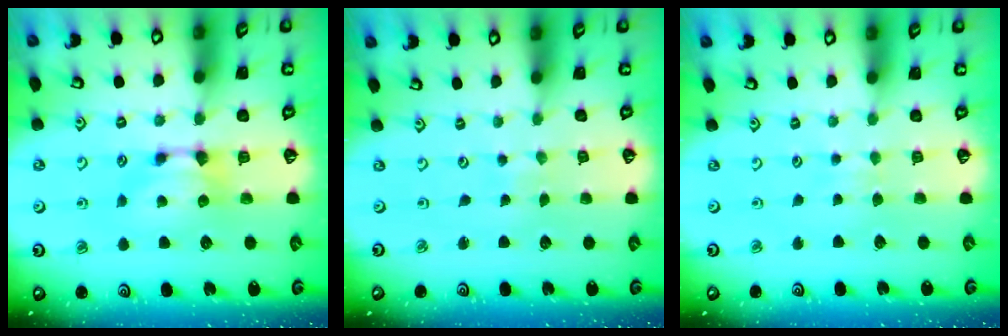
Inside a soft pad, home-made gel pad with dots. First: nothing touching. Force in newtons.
{"total": 6.9, "press": 6.8, "slide": 0.4}
{"total": 3.8, "press": 3.8, "slide": 0.4}